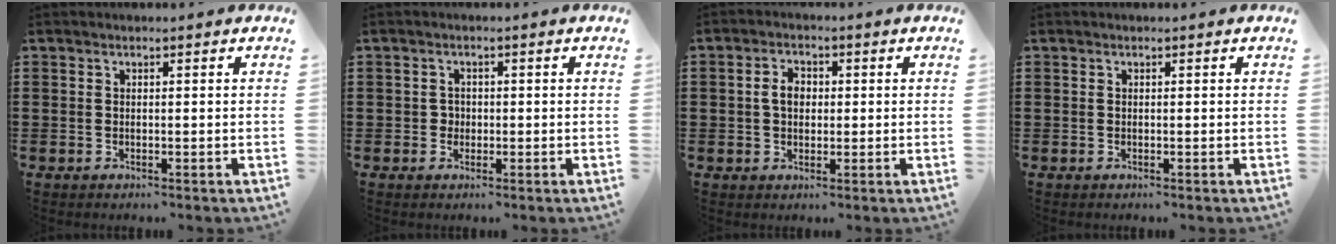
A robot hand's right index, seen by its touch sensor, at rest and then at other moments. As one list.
[{"total": 1.3, "force": [-0.1, 1.3, 0.3], "torque": [-0.008, 0.005, -0.002]}, {"total": 3.1, "force": [0.3, 2.2, 2.2], "torque": [-0.047, 0.011, 0.003]}, {"total": 0.0}]